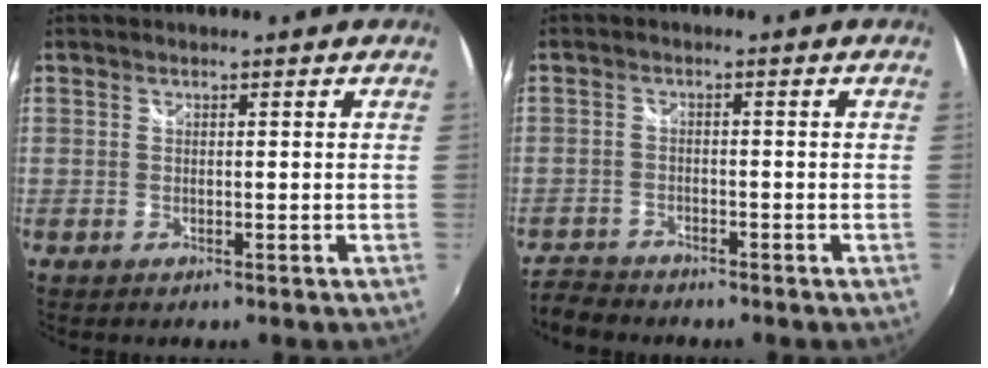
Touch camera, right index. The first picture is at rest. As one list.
[{"total": 4.9, "force": [-4.6, 1.5, 0.8], "torque": [-0.037, -0.011, -0.089]}]